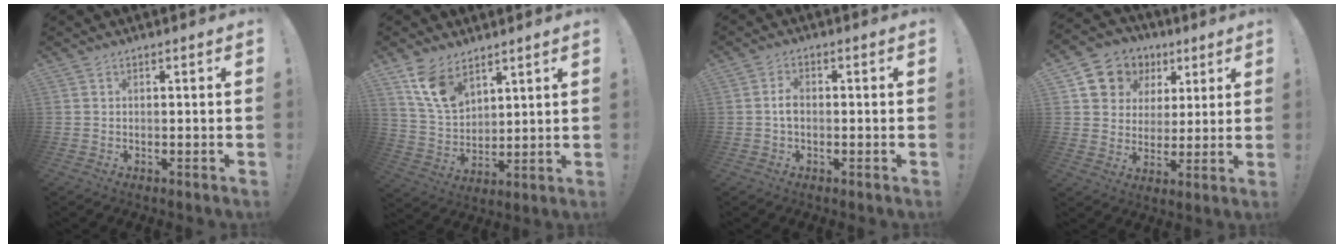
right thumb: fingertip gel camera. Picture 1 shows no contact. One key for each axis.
{"total": 11.7, "fx": 7.8, "fy": 6.6, "fz": 5.7, "tx": -0.119, "ty": -0.034, "tz": 0.158}
{"total": 3.0, "fx": -0.3, "fy": 1.9, "fz": 2.3, "tx": -0.034, "ty": 0.006, "tz": -0.007}
{"total": 10.6, "fx": 4.8, "fy": 9.1, "fz": 2.8, "tx": -0.042, "ty": -0.029, "tz": 0.098}